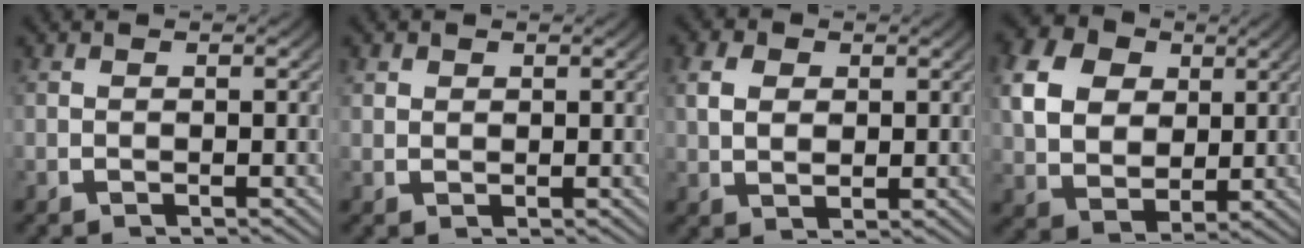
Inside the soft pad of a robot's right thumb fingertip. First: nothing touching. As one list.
[{"total": 1.2, "force": [0.7, 0.8, 0.3], "torque": [-0.007, -0.003, 0.020]}, {"total": 3.3, "force": [1.1, 2.4, 2.1], "torque": [-0.038, -0.009, 0.031]}, {"total": 10.8, "force": [1.9, 8.4, 6.5], "torque": [-0.148, -0.032, 0.045]}]